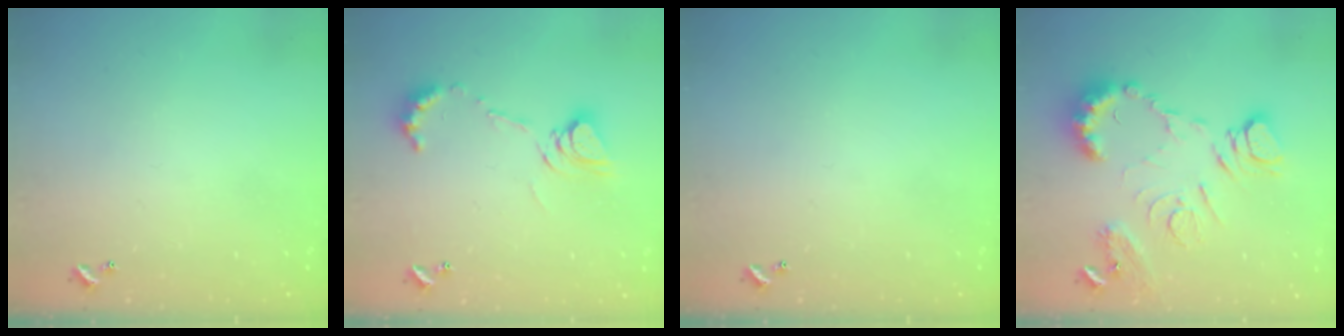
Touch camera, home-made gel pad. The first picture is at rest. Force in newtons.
{"total": 12.5, "press": 12.4, "slide": 1.7}
{"total": 0.0}
{"total": 16.0, "press": 15.9, "slide": 1.2}